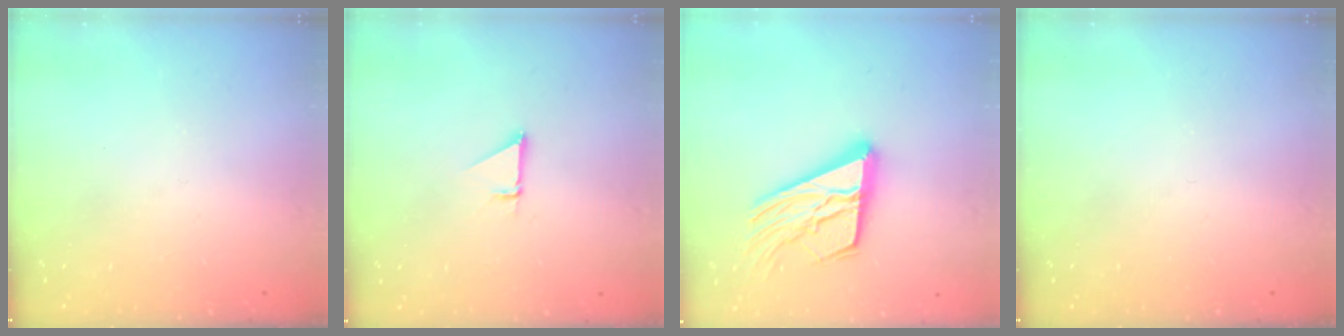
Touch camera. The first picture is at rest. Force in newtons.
{"total": 0.9, "press": 0.9, "slide": 0.1}
{"total": 19.1, "press": 19.0, "slide": 2.5}
{"total": 0.0}